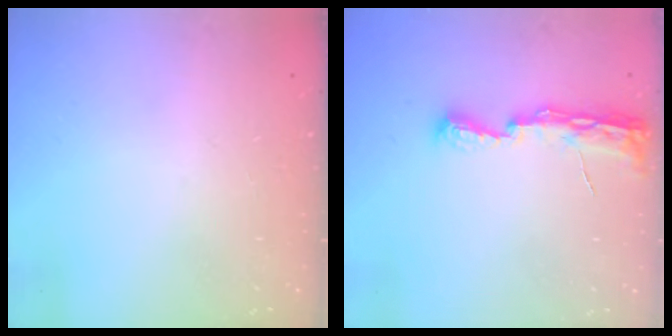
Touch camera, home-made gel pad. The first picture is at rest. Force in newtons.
{"total": 8.2, "press": 8.2, "slide": 1.0}